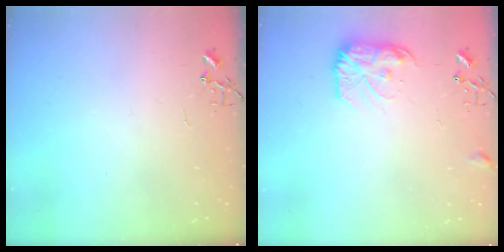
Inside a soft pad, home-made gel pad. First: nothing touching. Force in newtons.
{"total": 12.4, "press": 12.4, "slide": 0.7}